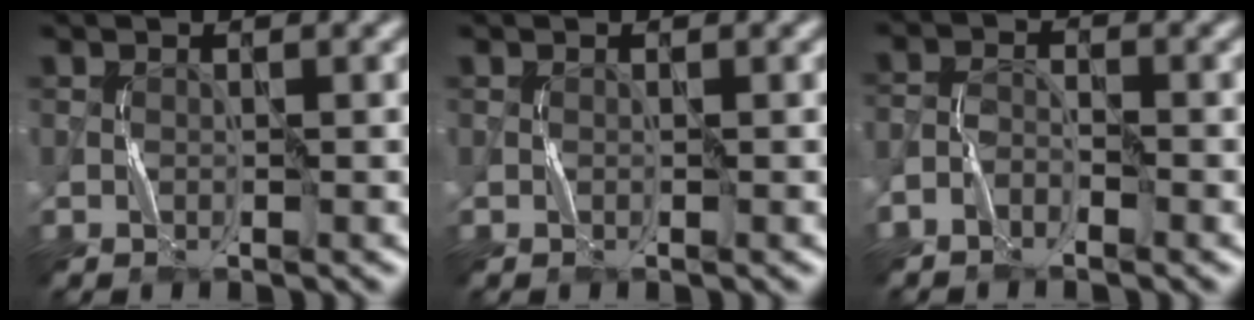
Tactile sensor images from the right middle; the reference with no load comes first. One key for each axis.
{"total": 0.0}
{"total": 1.8, "fx": -1.4, "fy": 0.8, "fz": 0.7, "tx": -0.014, "ty": 0.006, "tz": -0.035}